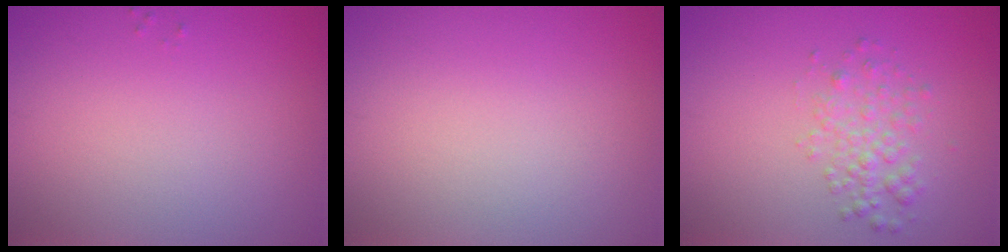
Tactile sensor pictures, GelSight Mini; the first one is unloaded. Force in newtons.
{"total": 0.0}
{"total": 2.4, "press": 2.4, "slide": 0.1}